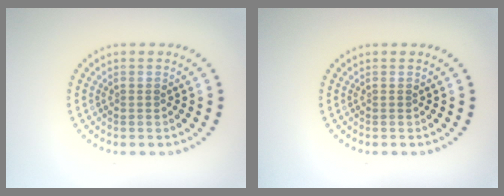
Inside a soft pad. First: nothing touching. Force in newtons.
{"total": 0.0}